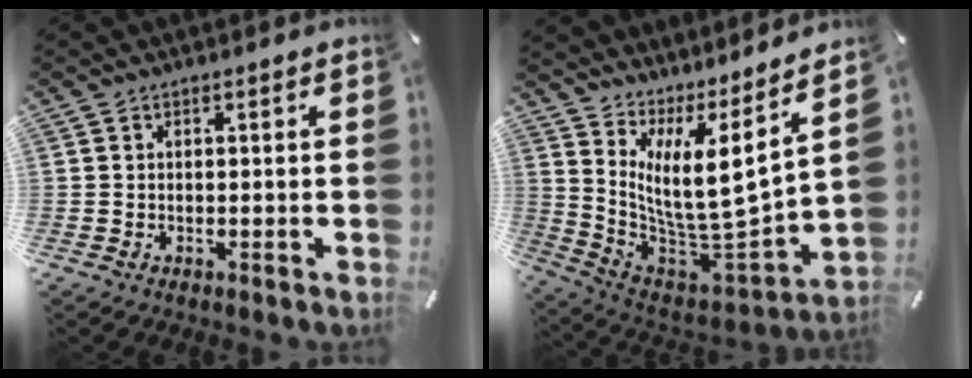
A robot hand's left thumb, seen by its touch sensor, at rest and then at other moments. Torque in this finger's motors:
{"motor_torque": [1.76, 0.27, 1.34, -1.42, 0.16]}